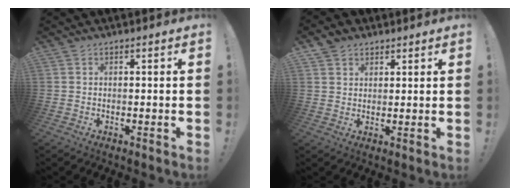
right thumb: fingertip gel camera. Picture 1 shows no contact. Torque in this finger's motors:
{"motor_torque": [-0.58, 0.30, -0.08, -0.16, 0.10]}